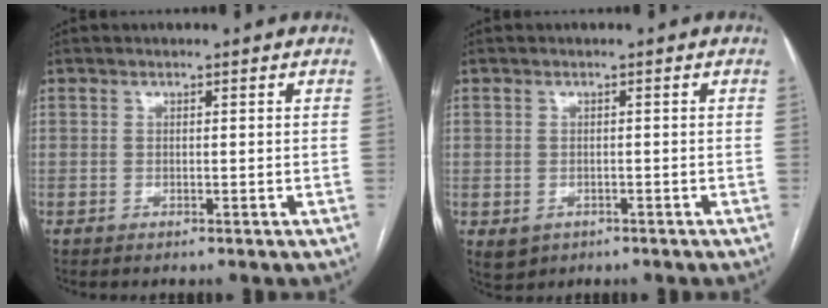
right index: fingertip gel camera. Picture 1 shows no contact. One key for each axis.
{"total": 2.8, "fx": -1.1, "fy": 2.4, "fz": 0.9, "tx": -0.013, "ty": -0.002, "tz": -0.006}